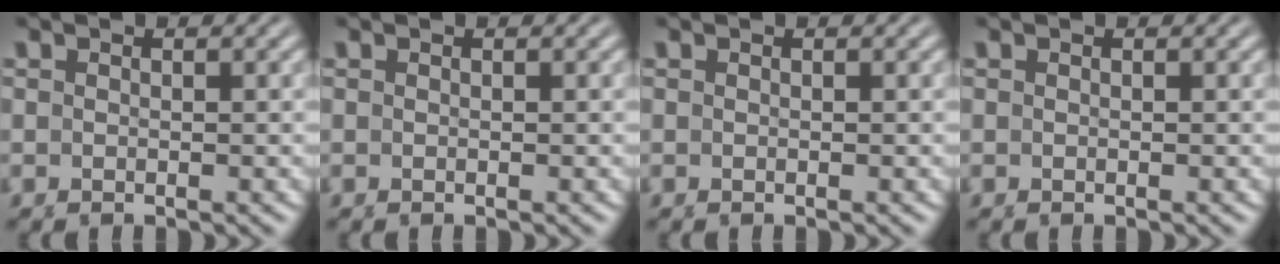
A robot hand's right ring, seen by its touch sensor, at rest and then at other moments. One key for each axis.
{"total": 0.0}
{"total": 0.0}
{"total": 0.0}